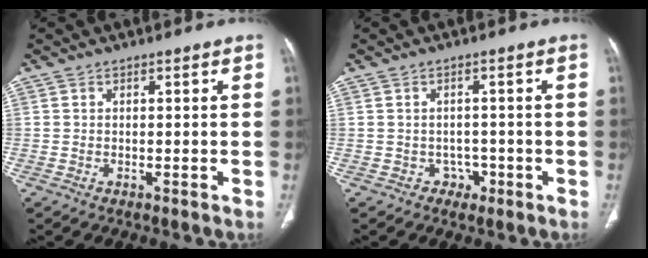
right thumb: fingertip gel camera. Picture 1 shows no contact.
{"total": 2.4, "force": [-1.1, 2.1, 0.6], "torque": [0.006, 0.010, -0.016]}